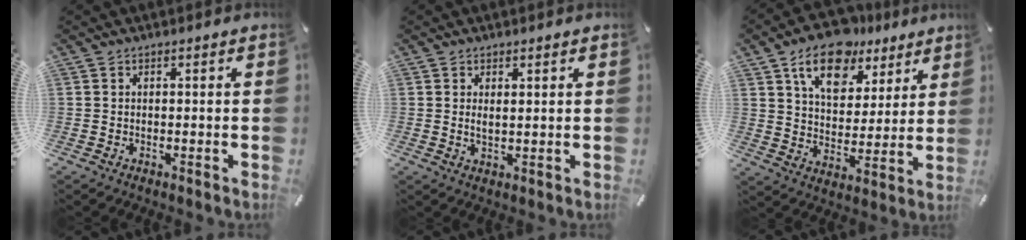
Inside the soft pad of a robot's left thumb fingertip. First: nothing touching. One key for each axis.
{"total": 2.1, "fx": 1.2, "fy": 0.7, "fz": 1.5, "tx": -0.024, "ty": -0.003, "tz": 0.019}
{"total": 14.4, "fx": 9.4, "fy": 8.6, "fz": 6.6, "tx": -0.106, "ty": -0.051, "tz": 0.168}